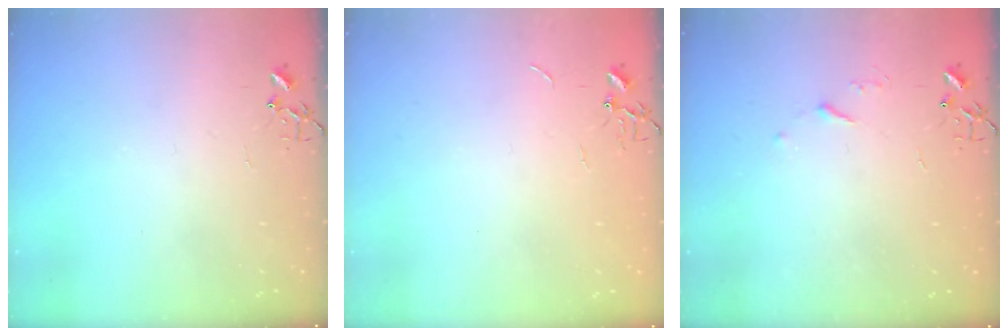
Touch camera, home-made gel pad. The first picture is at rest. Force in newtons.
{"total": 0.7, "press": 0.7, "slide": 0.1}
{"total": 3.9, "press": 3.8, "slide": 0.6}